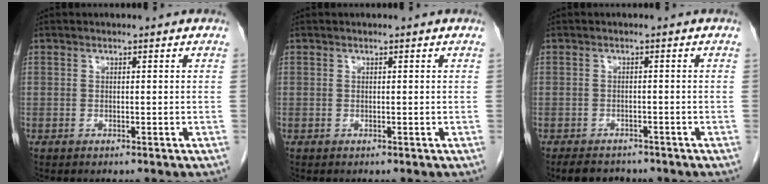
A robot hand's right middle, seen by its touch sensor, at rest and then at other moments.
{"total": 0.0}
{"total": 4.8, "force": [-4.2, 2.0, 1.4], "torque": [-0.023, -0.004, -0.059]}